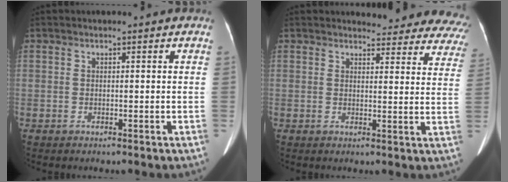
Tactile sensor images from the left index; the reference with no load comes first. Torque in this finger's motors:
{"motor_torque": [-0.68, -0.38, -0.39, -0.08]}